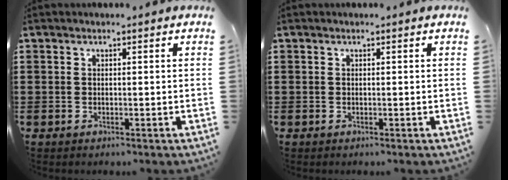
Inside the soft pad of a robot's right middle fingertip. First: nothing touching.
{"total": 0.0}